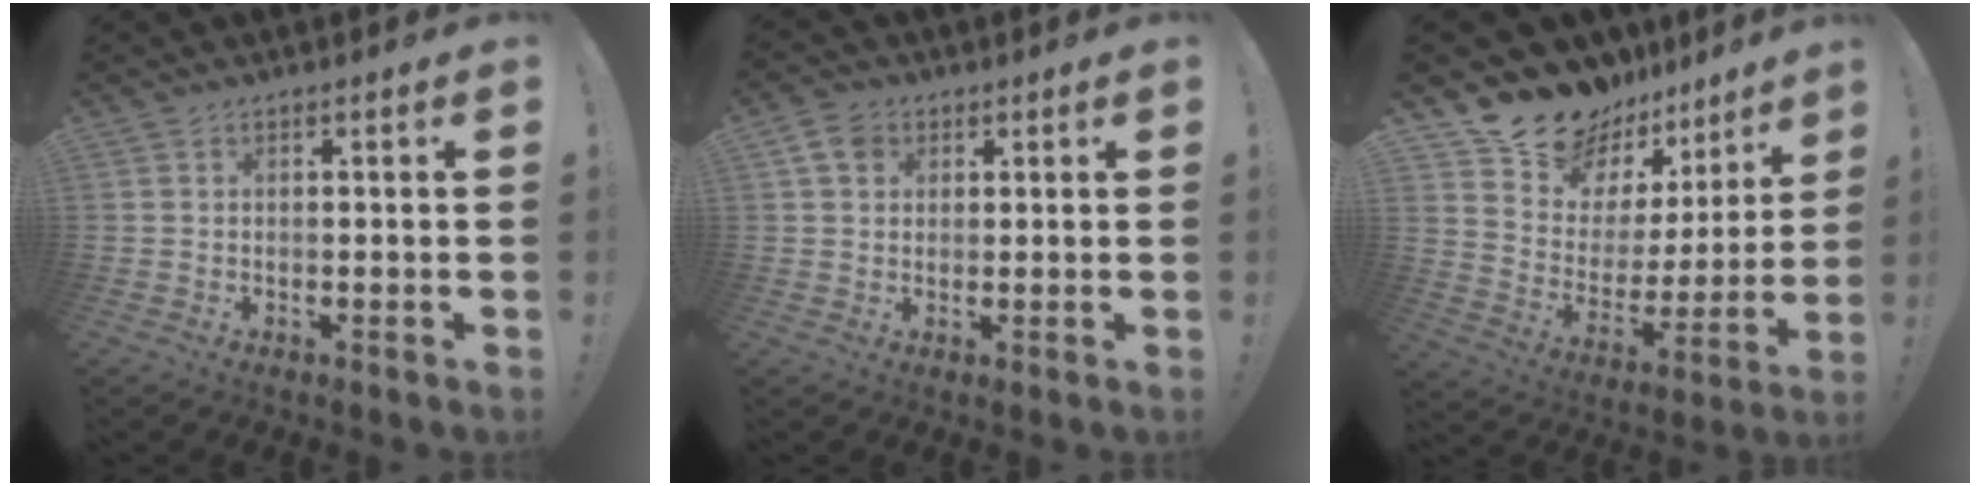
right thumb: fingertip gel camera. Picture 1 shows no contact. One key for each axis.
{"total": 5.6, "fx": 2.3, "fy": 4.4, "fz": 2.5, "tx": -0.040, "ty": 0.004, "tz": 0.046}
{"total": 15.0, "fx": 13.6, "fy": 6.2, "fz": 1.3, "tx": -0.030, "ty": -0.123, "tz": 0.259}